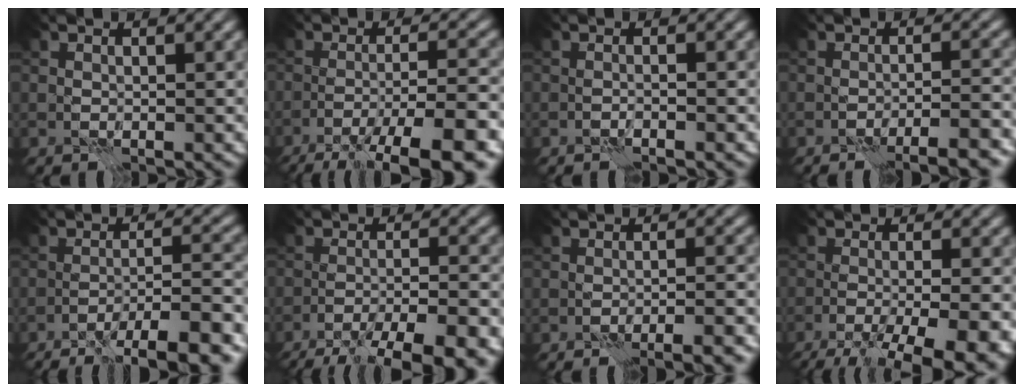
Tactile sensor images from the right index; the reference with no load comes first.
{"total": 10.0, "force": [-6.8, 1.3, 7.2], "torque": [-0.097, 0.009, -0.106]}
{"total": 0.8, "force": [-0.5, -0.4, 0.4], "torque": [-0.004, 0.002, -0.016]}
{"total": 4.7, "force": [-3.4, 0.6, 3.3], "torque": [-0.035, 0.011, -0.050]}
{"total": 8.2, "force": [-5.8, 0.9, 5.7], "torque": [-0.070, 0.016, -0.087]}
{"total": 11.3, "force": [-8.9, 2.0, 6.6], "torque": [-0.098, -0.011, -0.124]}
{"total": 3.8, "force": [-2.7, 0.4, 2.6], "torque": [-0.024, 0.014, -0.039]}
{"total": 12.4, "force": [-8.2, 3.2, 8.7], "torque": [-0.102, -0.024, -0.099]}